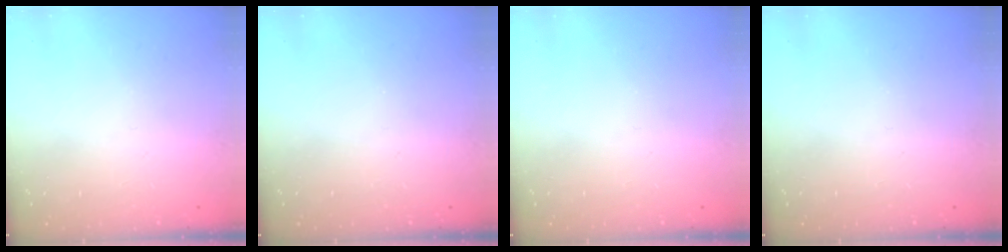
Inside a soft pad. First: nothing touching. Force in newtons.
{"total": 0.0}
{"total": 0.0}
{"total": 0.0}